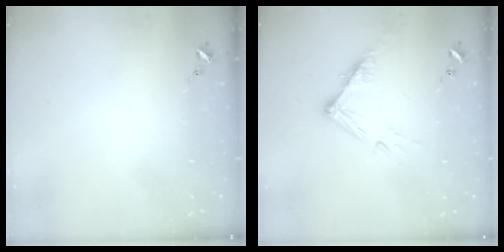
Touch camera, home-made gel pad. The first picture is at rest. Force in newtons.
{"total": 10.5, "press": 10.5, "slide": 0.8}